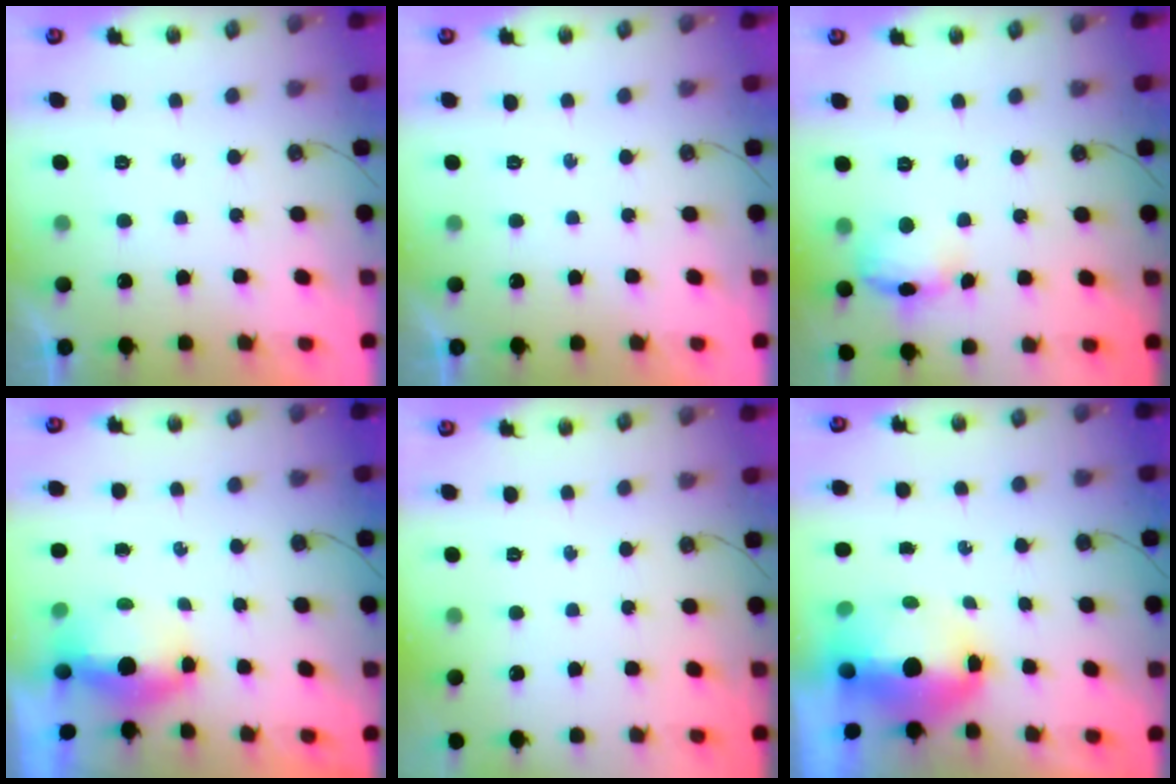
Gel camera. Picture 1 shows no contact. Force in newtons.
{"total": 0.0}
{"total": 11.1, "press": 11.0, "slide": 1.0}
{"total": 5.3, "press": 5.1, "slide": 1.3}
{"total": 0.0}
{"total": 7.9, "press": 7.8, "slide": 1.4}